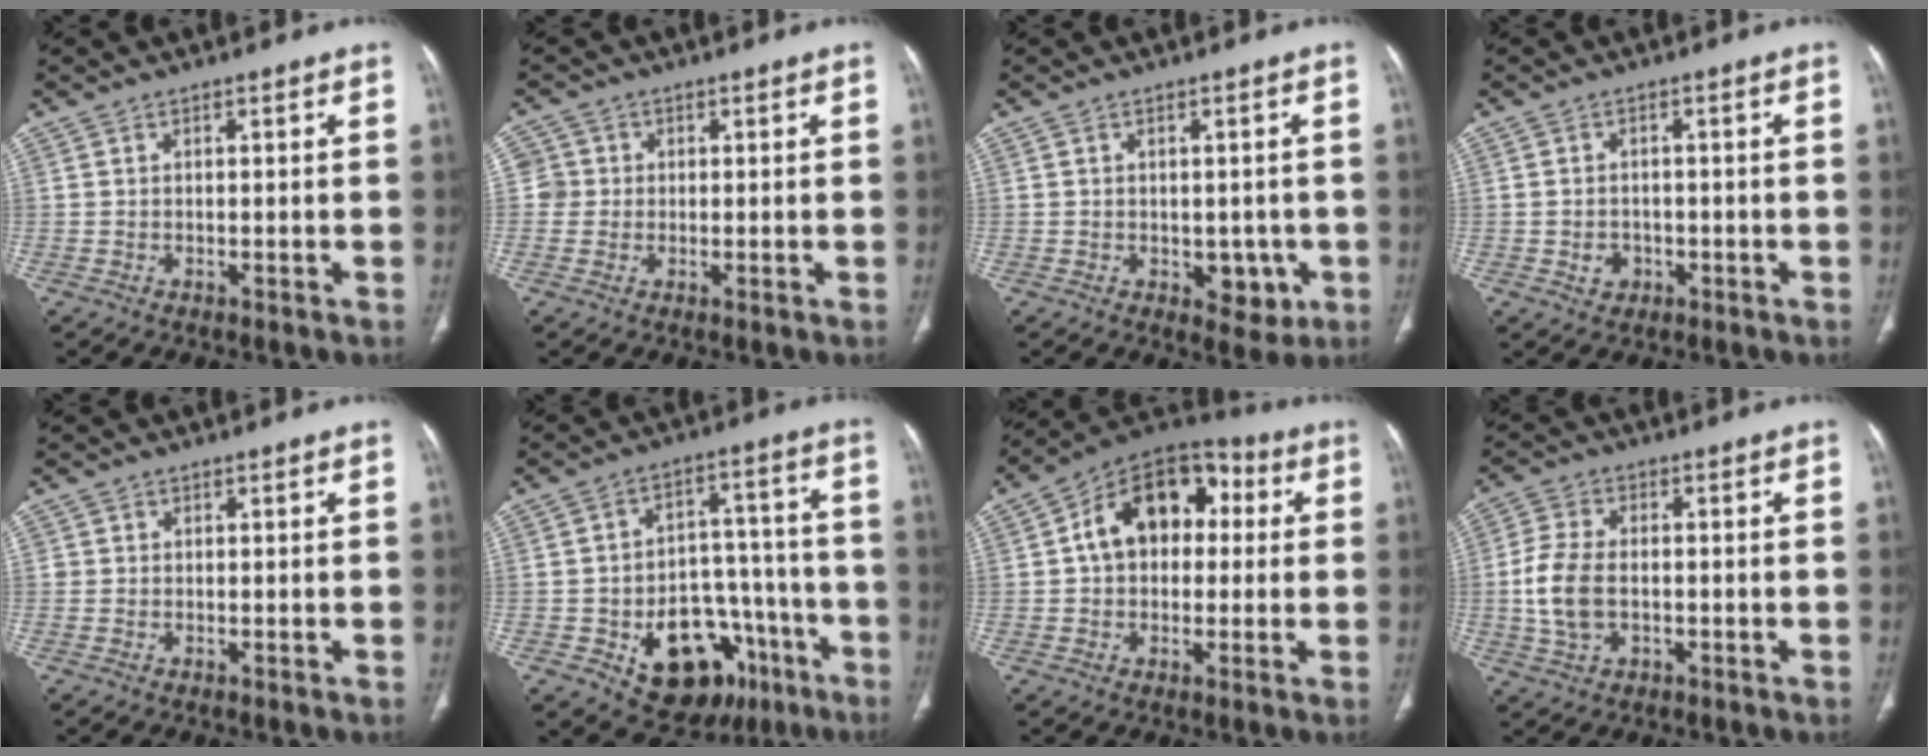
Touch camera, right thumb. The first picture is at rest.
{"total": 3.1, "force": [0.2, 3.1, 0.1], "torque": [0.024, 0.008, -0.001]}
{"total": 5.1, "force": [-1.2, 3.5, 3.5], "torque": [-0.015, -0.002, -0.007]}
{"total": 3.0, "force": [-0.9, 2.6, 1.2], "torque": [-0.012, 0.007, -0.009]}
{"total": 0.8, "force": [0.1, 0.8, 0.0], "torque": [0.006, 0.005, 0.001]}
{"total": 19.6, "force": [-8.7, 12.8, 12.1], "torque": [-0.127, 0.068, -0.112]}
{"total": 16.0, "force": [2.5, 11.1, 11.2], "torque": [-0.136, 0.037, 0.028]}
{"total": 8.6, "force": [-1.0, 5.5, 6.6], "torque": [-0.144, 0.009, -0.021]}